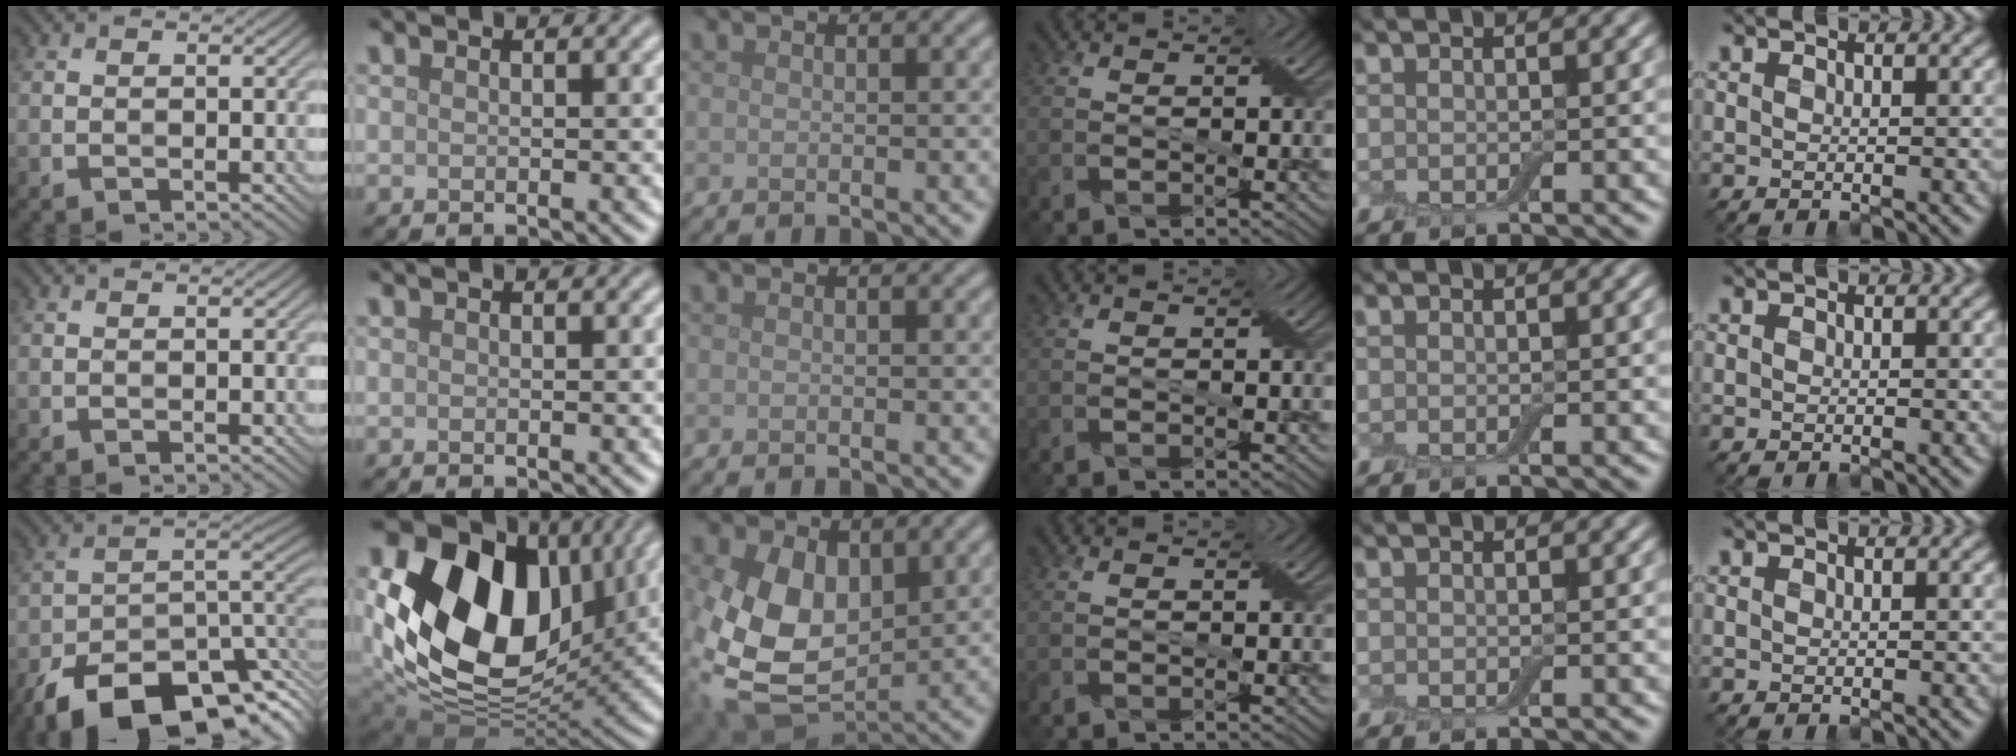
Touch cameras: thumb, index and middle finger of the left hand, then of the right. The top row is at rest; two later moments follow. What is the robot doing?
{"motion": "peel", "object": "duck tape"}